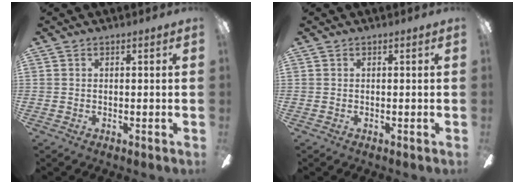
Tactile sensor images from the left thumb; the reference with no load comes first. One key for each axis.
{"total": 0.0}